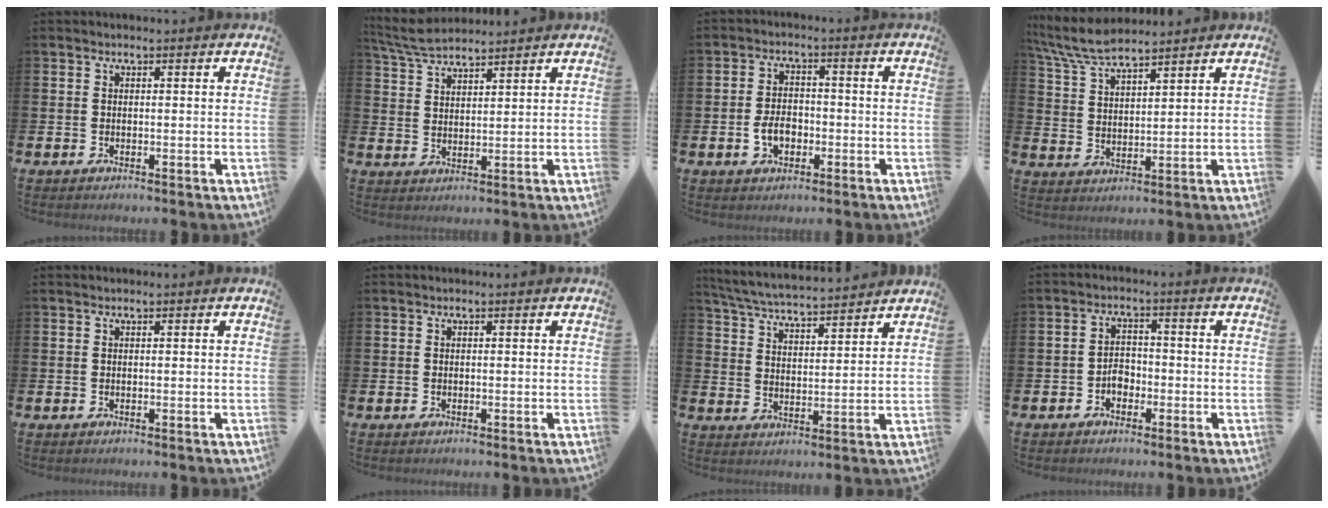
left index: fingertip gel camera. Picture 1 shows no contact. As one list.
[{"total": 5.4, "force": [5.1, 1.0, 1.5], "torque": [-0.043, -0.017, 0.094]}, {"total": 3.9, "force": [-1.1, 2.7, 2.6], "torque": [-0.041, 0.002, -0.024]}, {"total": 6.9, "force": [6.4, 1.0, 2.3], "torque": [-0.065, -0.026, 0.116]}, {"total": 0.0}, {"total": 0.0}, {"total": 5.6, "force": [5.5, 0.2, 1.0], "torque": [-0.039, -0.040, 0.095]}, {"total": 2.5, "force": [-1.3, 1.8, 1.1], "torque": [-0.015, 0.004, -0.031]}]